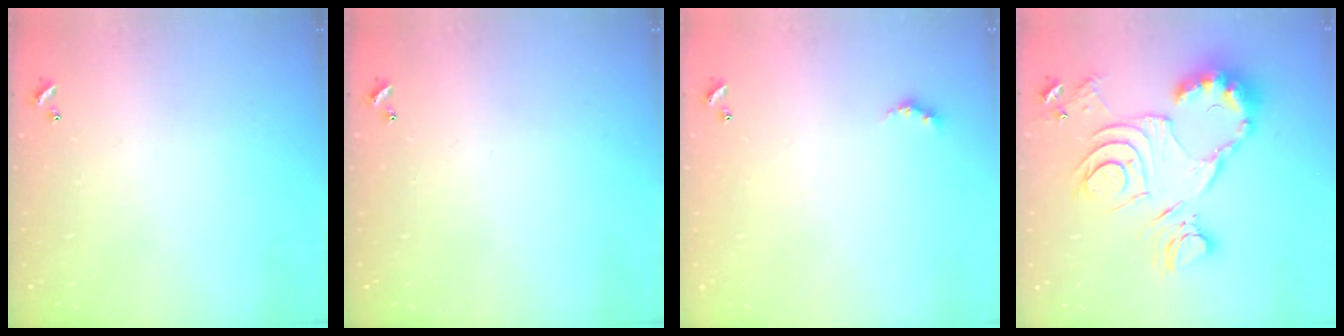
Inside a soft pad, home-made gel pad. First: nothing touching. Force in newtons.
{"total": 0.0}
{"total": 3.4, "press": 3.3, "slide": 0.6}
{"total": 17.7, "press": 17.6, "slide": 1.4}